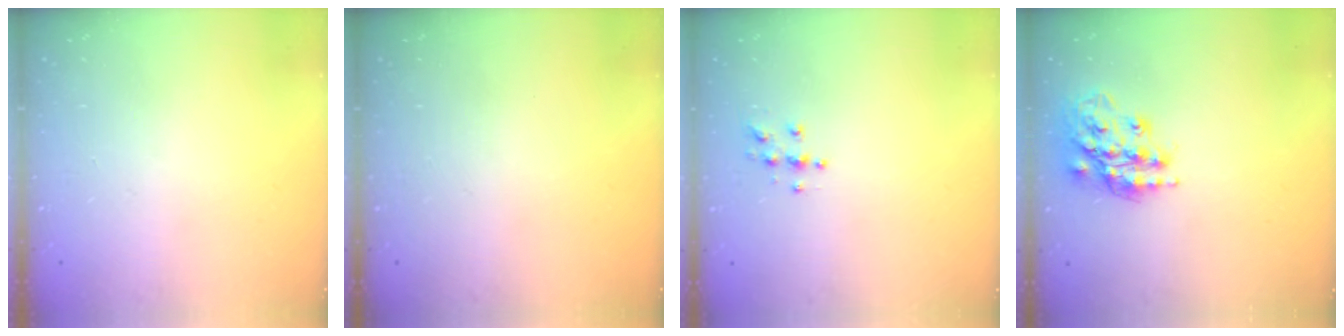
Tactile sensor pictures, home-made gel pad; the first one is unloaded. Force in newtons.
{"total": 0.0}
{"total": 4.9, "press": 4.9, "slide": 0.2}
{"total": 17.5, "press": 17.4, "slide": 1.4}